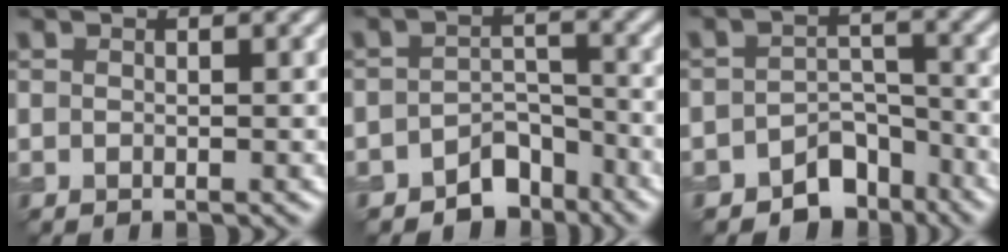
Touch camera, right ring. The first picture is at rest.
{"total": 4.5, "force": [-3.3, 2.5, 1.6], "torque": [-0.009, 0.004, -0.054]}
{"total": 5.1, "force": [-3.7, 3.0, 1.9], "torque": [-0.013, 0.001, -0.057]}